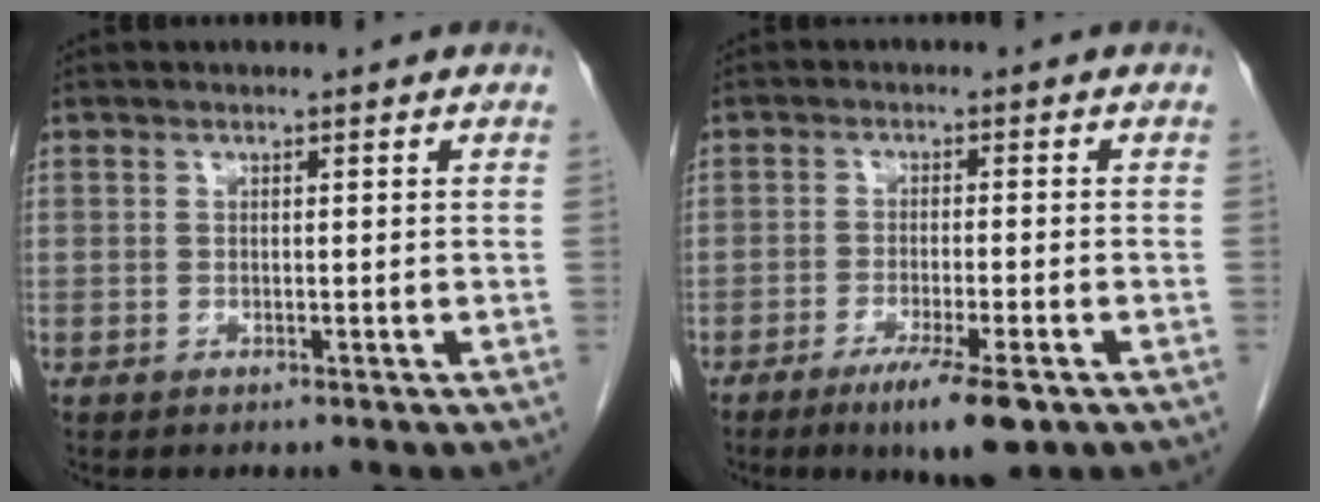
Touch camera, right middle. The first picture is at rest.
{"total": 7.4, "force": [-4.4, 0.6, 5.9], "torque": [-0.096, -0.018, -0.069]}